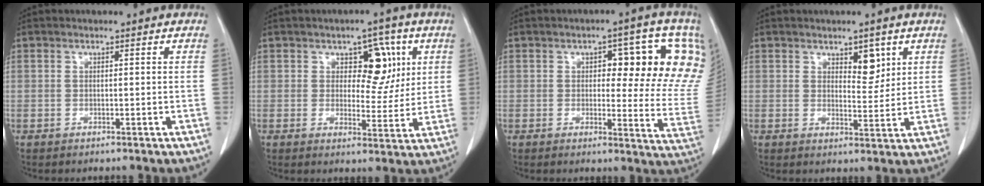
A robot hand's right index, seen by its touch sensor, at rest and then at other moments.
{"total": 7.2, "force": [2.4, 4.2, 5.3], "torque": [-0.057, 0.011, 0.036]}
{"total": 15.0, "force": [4.8, 5.0, 13.3], "torque": [-0.151, 0.008, 0.052]}
{"total": 3.9, "force": [2.1, 1.8, 2.7], "torque": [-0.035, -0.006, 0.034]}